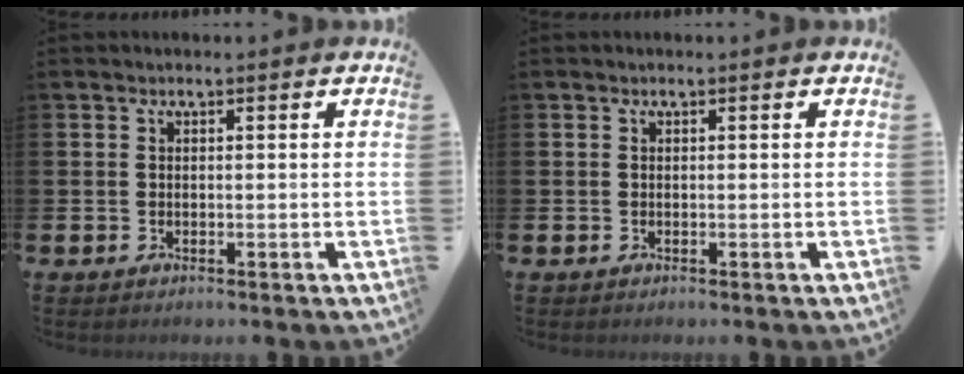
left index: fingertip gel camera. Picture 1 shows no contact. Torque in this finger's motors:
{"motor_torque": [0.00, 0.00, 0.00, 0.00]}